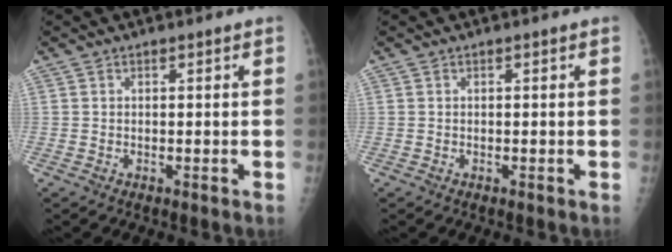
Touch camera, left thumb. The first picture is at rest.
{"total": 0.0}